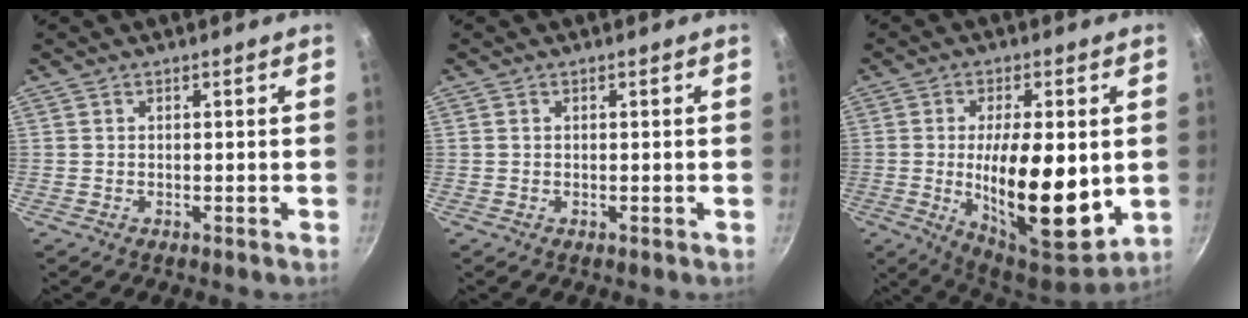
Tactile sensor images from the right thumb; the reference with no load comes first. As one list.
[{"total": 0.0}, {"total": 19.2, "force": [-1.2, 7.5, 17.7], "torque": [-0.264, -0.017, -0.011]}]